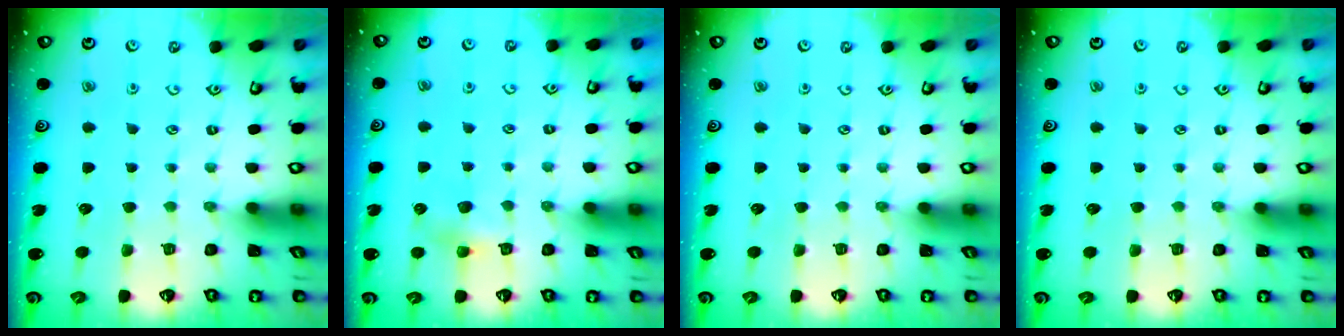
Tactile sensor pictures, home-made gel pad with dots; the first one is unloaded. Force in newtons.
{"total": 5.6, "press": 5.6, "slide": 0.7}
{"total": 0.0}
{"total": 0.0}